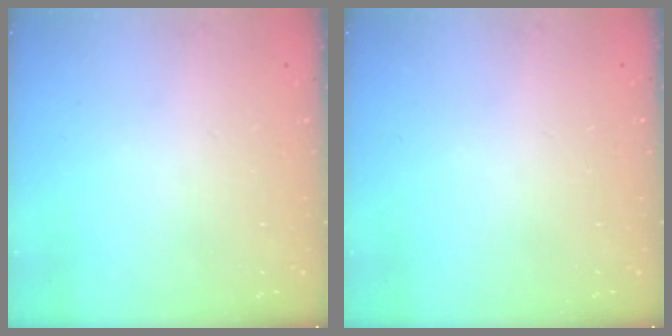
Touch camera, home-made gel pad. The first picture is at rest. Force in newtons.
{"total": 0.0}